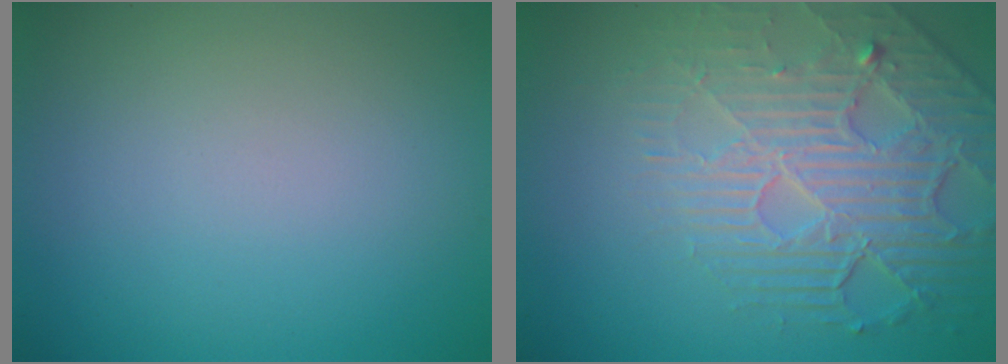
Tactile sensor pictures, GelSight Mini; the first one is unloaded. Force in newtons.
{"total": 5.3, "press": 4.6, "slide": 2.6}